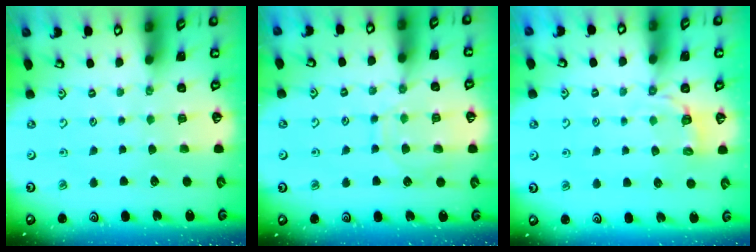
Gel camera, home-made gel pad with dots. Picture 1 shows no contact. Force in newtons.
{"total": 10.3, "press": 10.2, "slide": 1.0}
{"total": 3.0, "press": 1.6, "slide": 2.5}